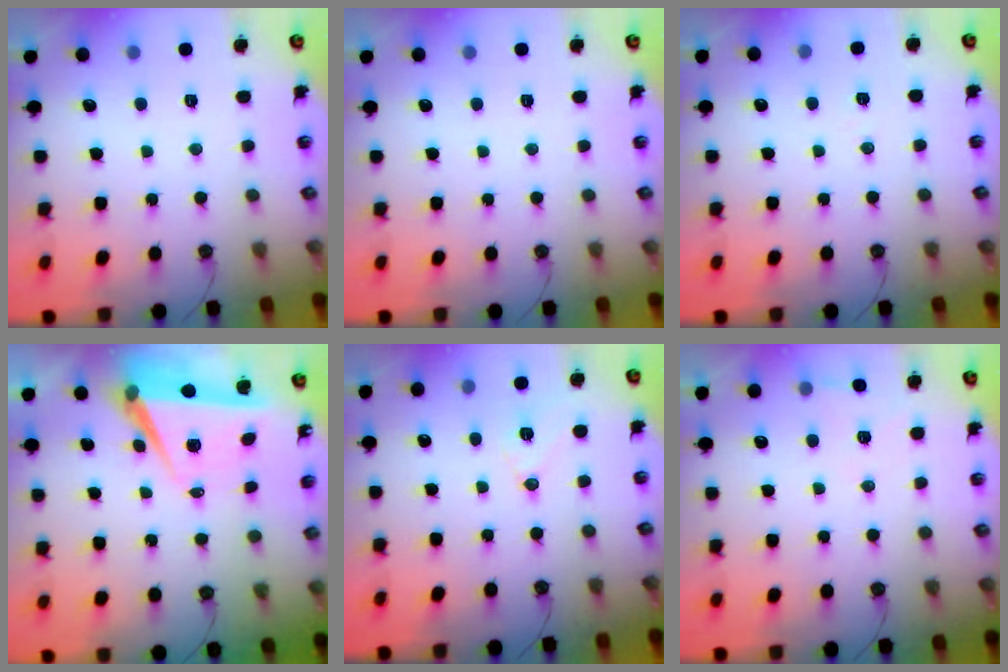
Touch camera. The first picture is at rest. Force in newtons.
{"total": 0.0}
{"total": 4.9, "press": 2.3, "slide": 4.3}
{"total": 7.0, "press": 5.6, "slide": 4.3}
{"total": 9.4, "press": 8.7, "slide": 3.5}
{"total": 5.1, "press": 5.0, "slide": 1.1}